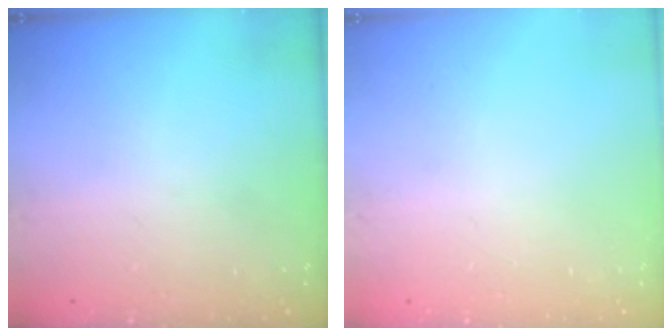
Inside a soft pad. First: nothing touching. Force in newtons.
{"total": 0.0}